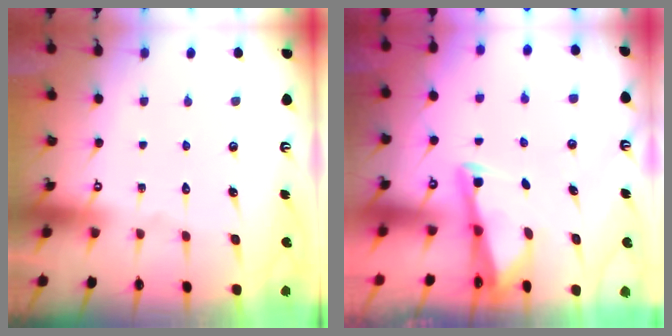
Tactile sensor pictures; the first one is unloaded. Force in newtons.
{"total": 2.5, "press": 2.5, "slide": 0.2}